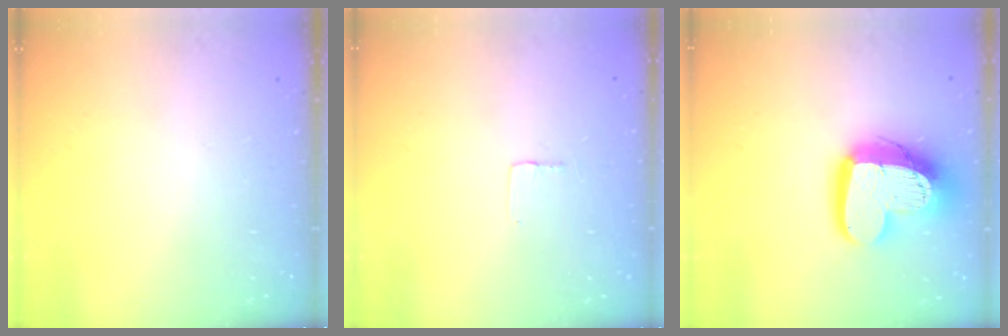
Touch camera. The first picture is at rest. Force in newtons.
{"total": 1.9, "press": 1.9, "slide": 0.1}
{"total": 16.5, "press": 16.5, "slide": 1.4}